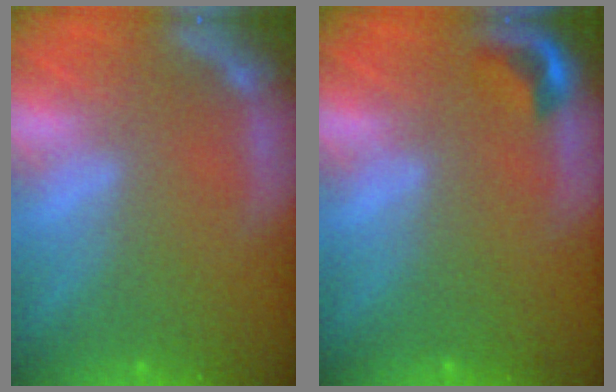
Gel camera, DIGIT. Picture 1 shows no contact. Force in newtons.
{"total": 1.9}